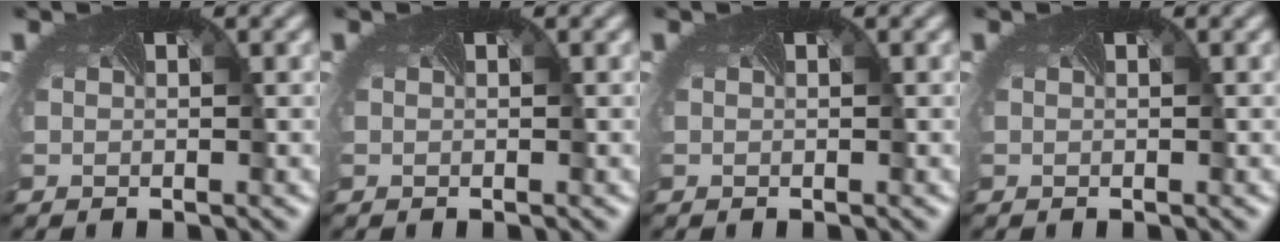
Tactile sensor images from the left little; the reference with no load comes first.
{"total": 0.0}
{"total": 0.0}
{"total": 0.0}